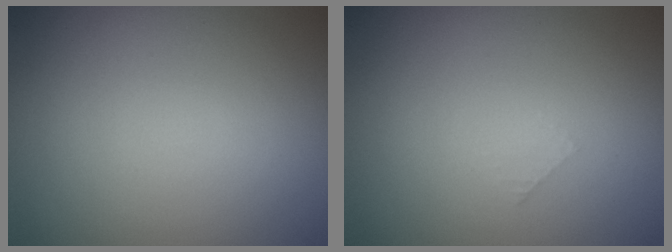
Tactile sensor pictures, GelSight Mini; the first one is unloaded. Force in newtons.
{"total": 0.5, "press": 0.5, "slide": 0.1}